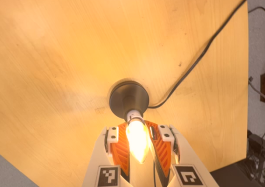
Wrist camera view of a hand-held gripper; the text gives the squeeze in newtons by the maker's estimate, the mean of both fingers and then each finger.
{"total": 23.3, "left": 21.0, "right": 25.7}